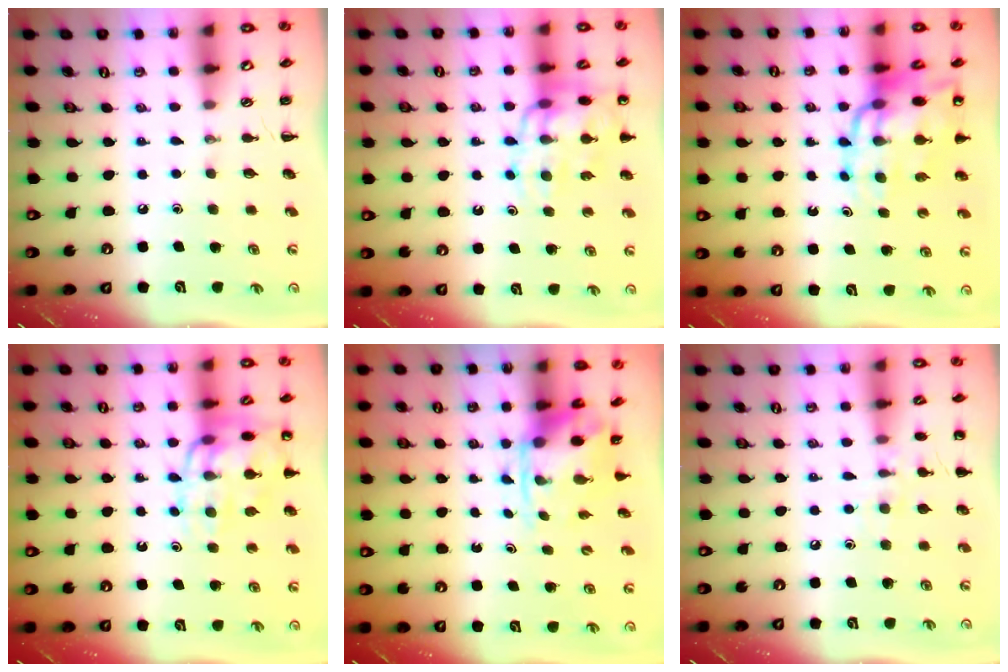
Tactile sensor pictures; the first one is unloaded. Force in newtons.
{"total": 15.2, "press": 15.0, "slide": 2.7}
{"total": 16.0, "press": 15.5, "slide": 3.9}
{"total": 15.3, "press": 15.2, "slide": 1.9}
{"total": 3.9, "press": 3.7, "slide": 1.1}
{"total": 8.2, "press": 7.9, "slide": 2.1}